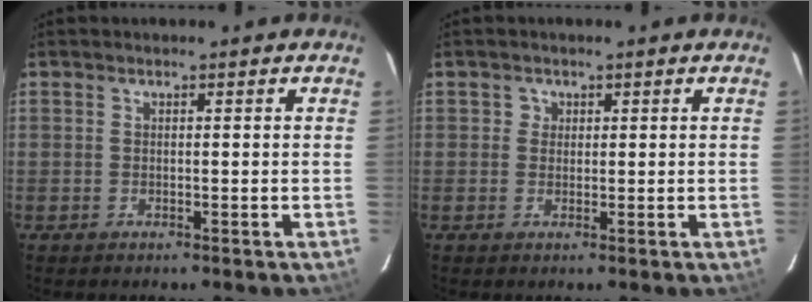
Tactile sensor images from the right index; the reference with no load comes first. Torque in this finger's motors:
{"motor_torque": [0.00, 0.00, 0.00, 0.01]}